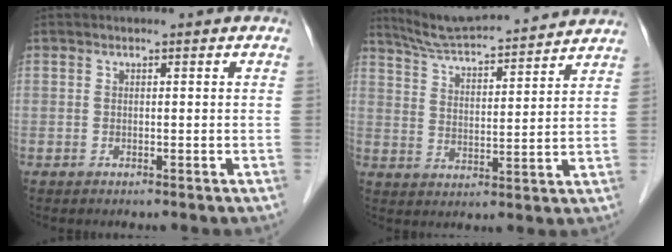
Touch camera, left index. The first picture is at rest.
{"total": 16.2, "force": [15.2, 0.0, 5.7], "torque": [-0.105, 0.015, 0.235]}